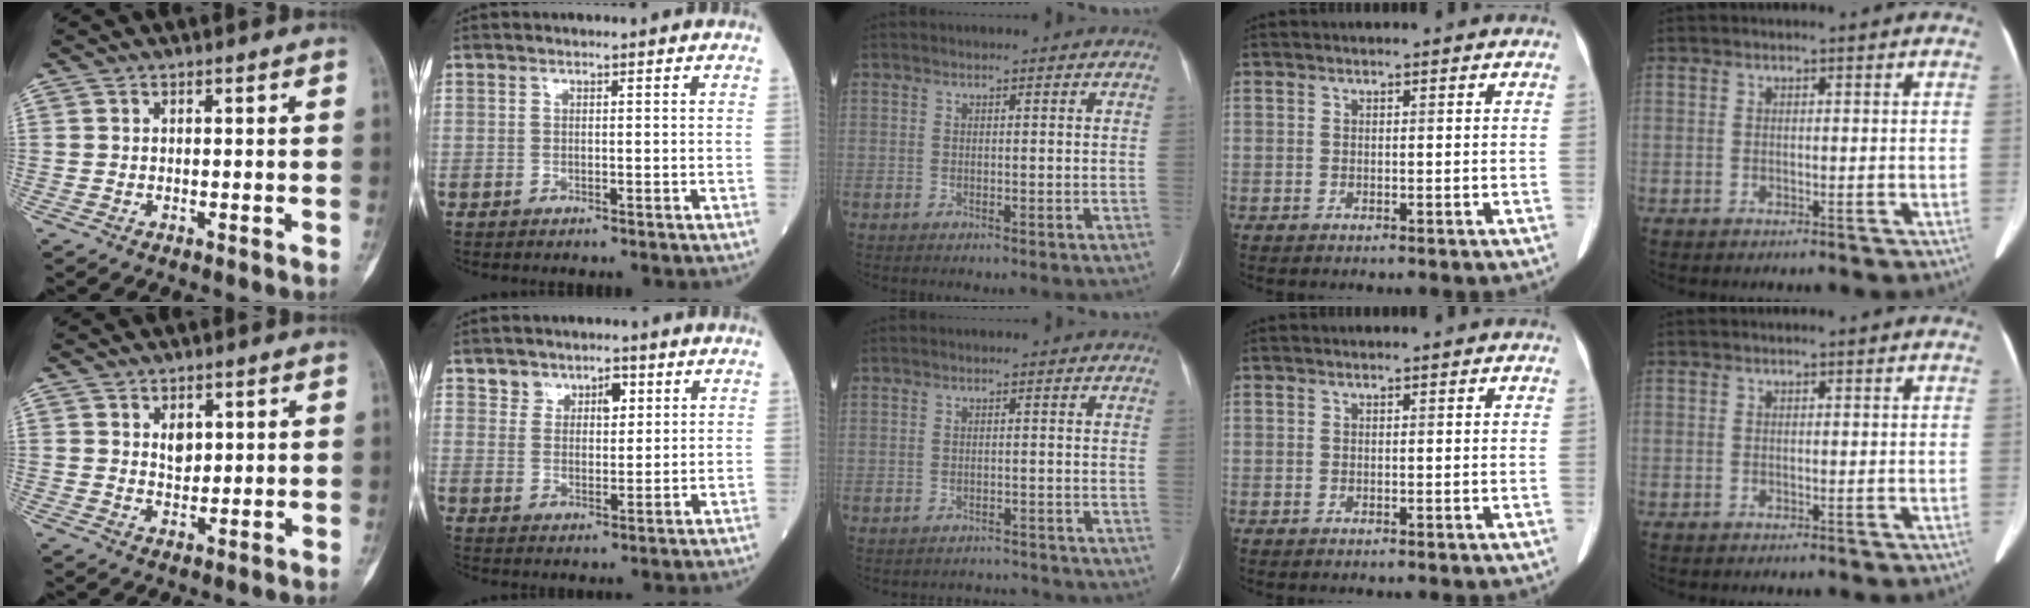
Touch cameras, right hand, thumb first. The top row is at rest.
{"thumb": {"total": 3.1, "force": [1.2, 2.1, 1.9], "torque": [-0.018, -0.009, 0.022]}, "index": {"total": 5.0, "force": [2.9, 3.5, 2.2], "torque": [-0.026, 0.011, 0.052]}, "middle": {"total": 3.3, "force": [-3.1, 0.1, -0.9], "torque": [0.012, -0.002, -0.045]}}